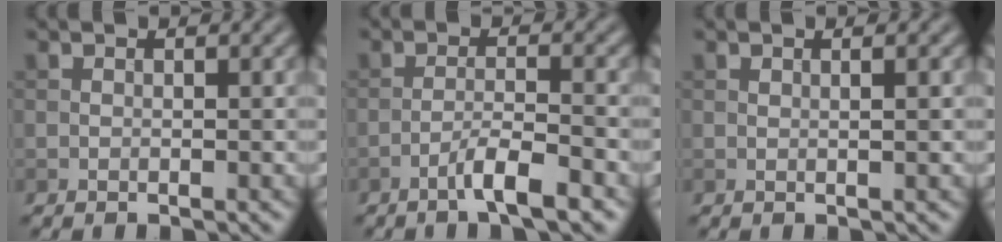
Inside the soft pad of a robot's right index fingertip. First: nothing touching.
{"total": 3.5, "force": [-2.3, 0.2, 2.7], "torque": [-0.046, 0.009, -0.048]}
{"total": 1.4, "force": [0.3, 0.4, 1.3], "torque": [-0.016, 0.004, 0.001]}